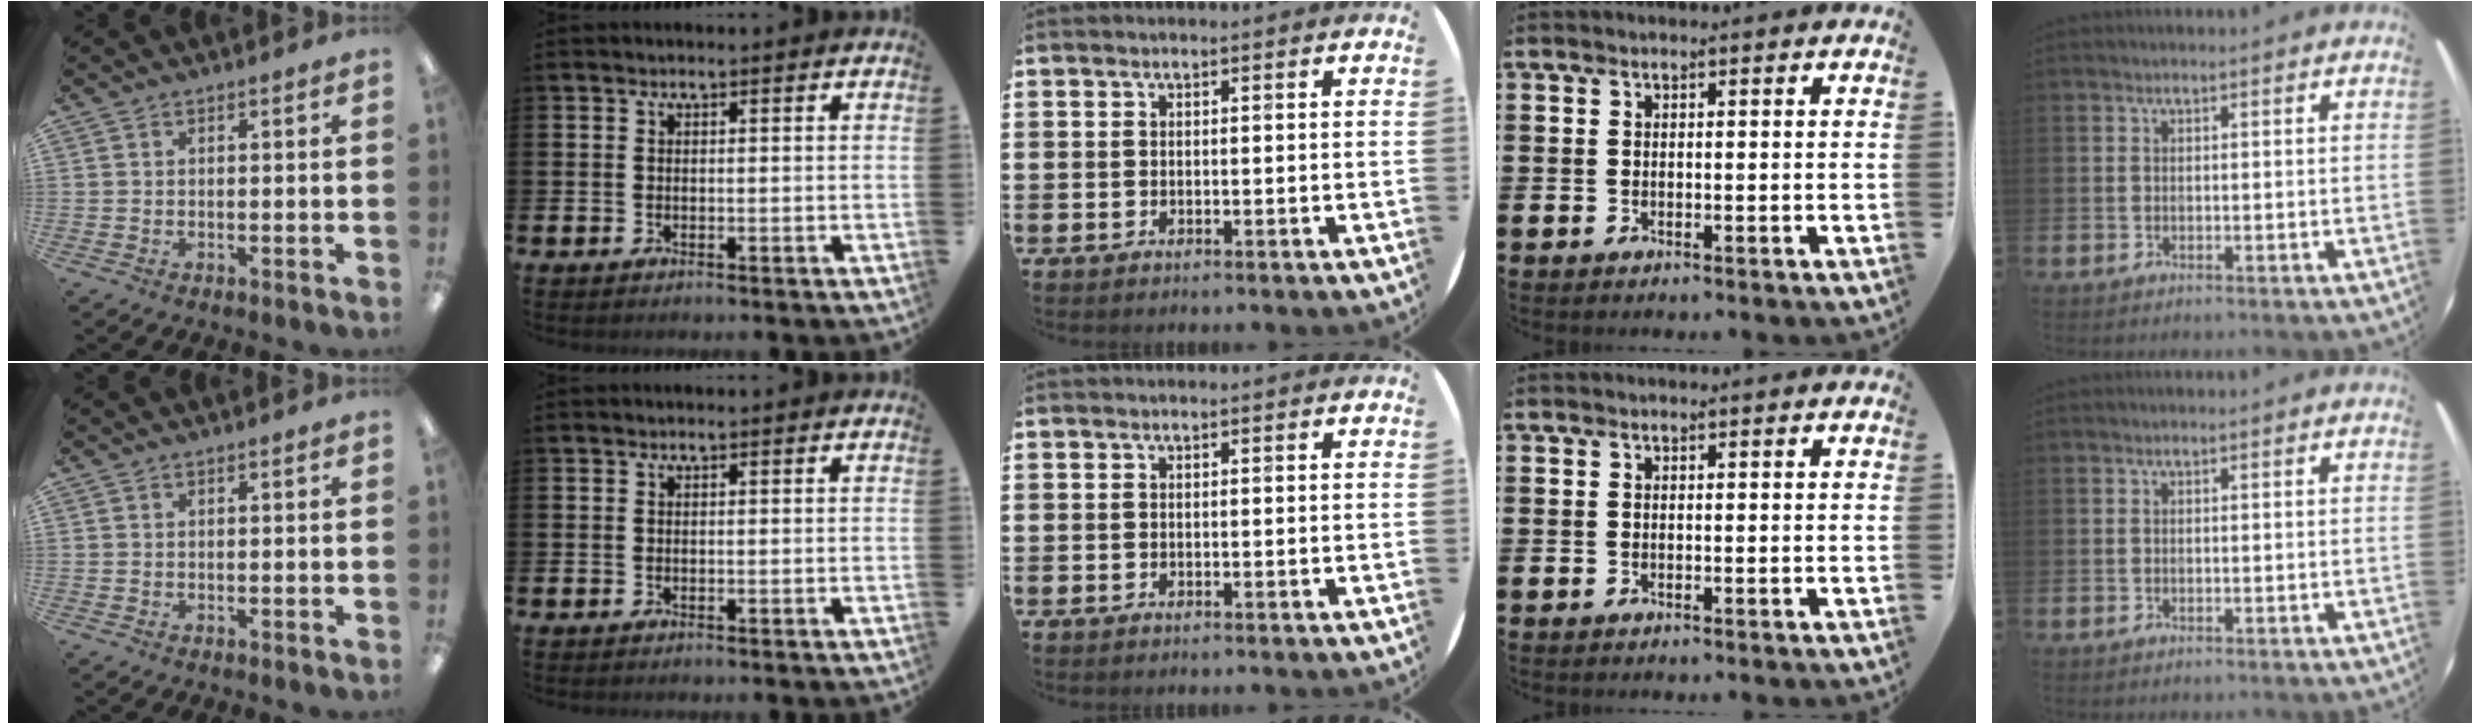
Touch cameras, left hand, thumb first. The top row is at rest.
{}